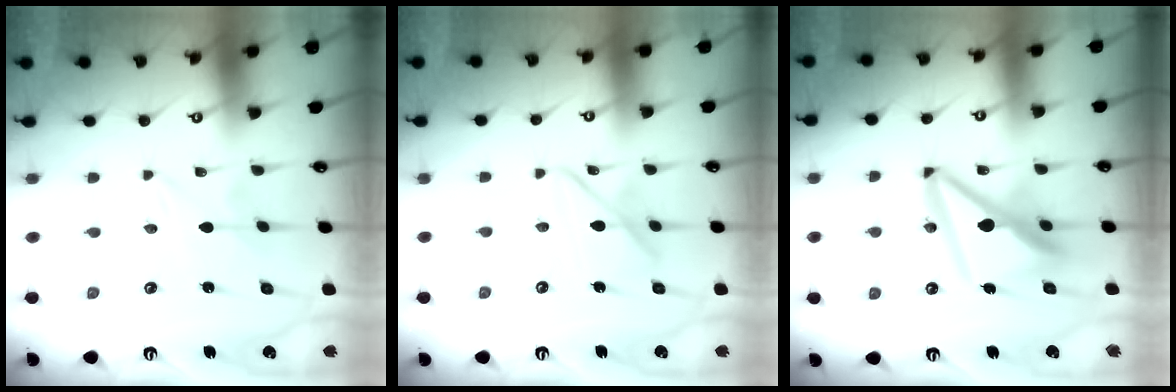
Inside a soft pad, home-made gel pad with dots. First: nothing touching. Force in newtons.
{"total": 10.4, "press": 10.4, "slide": 1.0}
{"total": 13.0, "press": 12.9, "slide": 1.7}